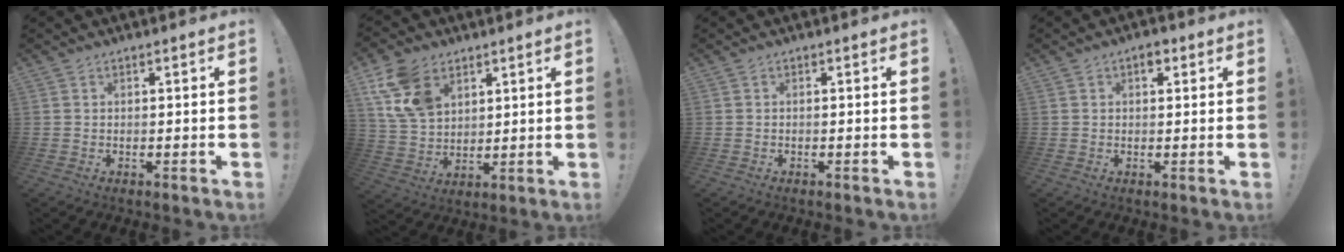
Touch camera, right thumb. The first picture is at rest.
{"total": 13.6, "force": [6.7, 9.4, 7.2], "torque": [-0.132, -0.023, 0.135]}
{"total": 0.0}
{"total": 2.7, "force": [1.3, 1.6, 1.8], "torque": [-0.016, -0.001, 0.018]}